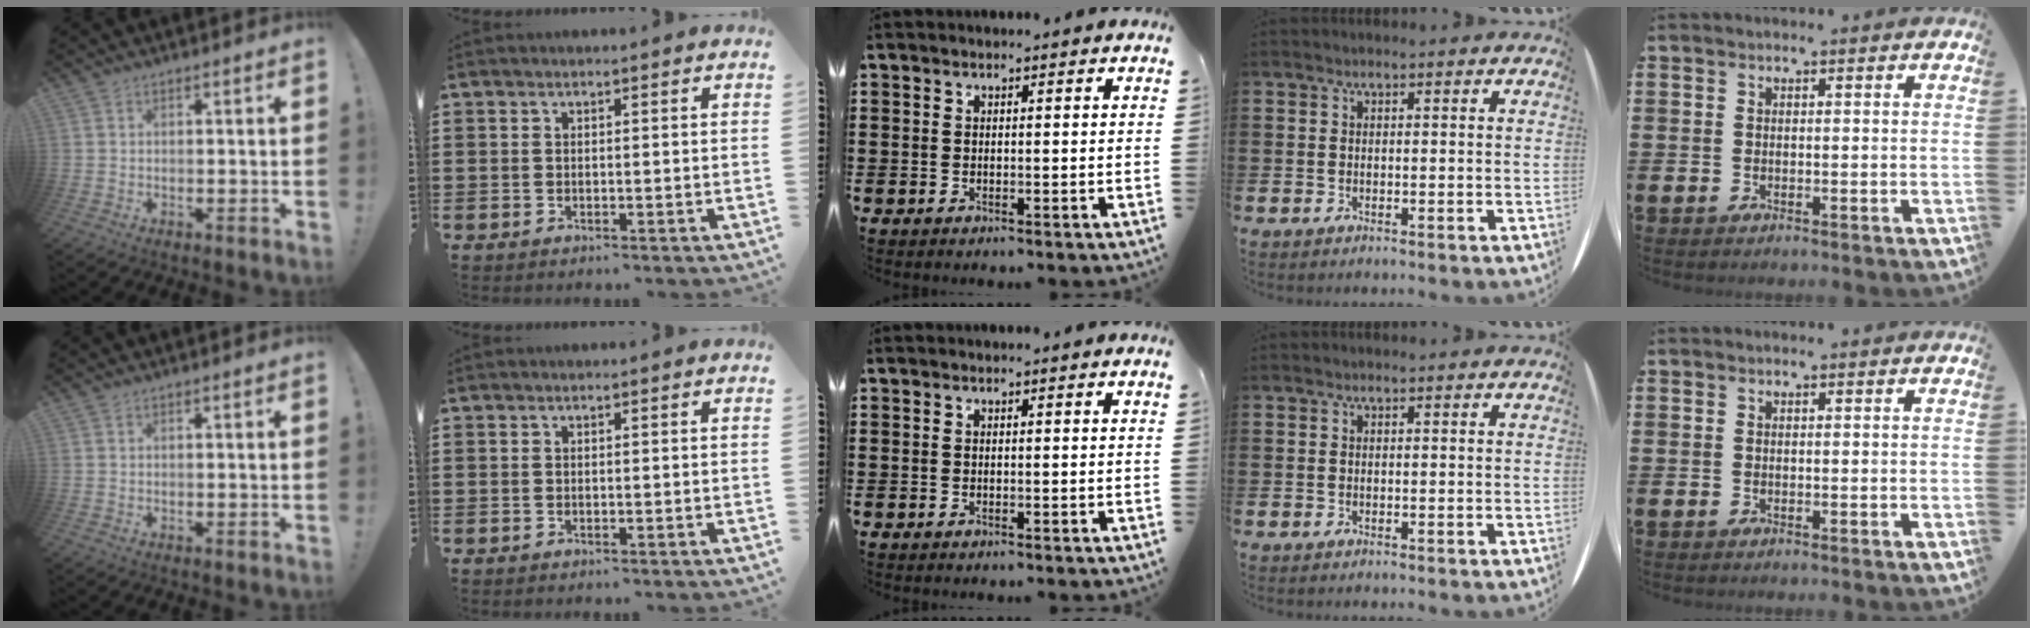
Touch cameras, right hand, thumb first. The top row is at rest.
{}